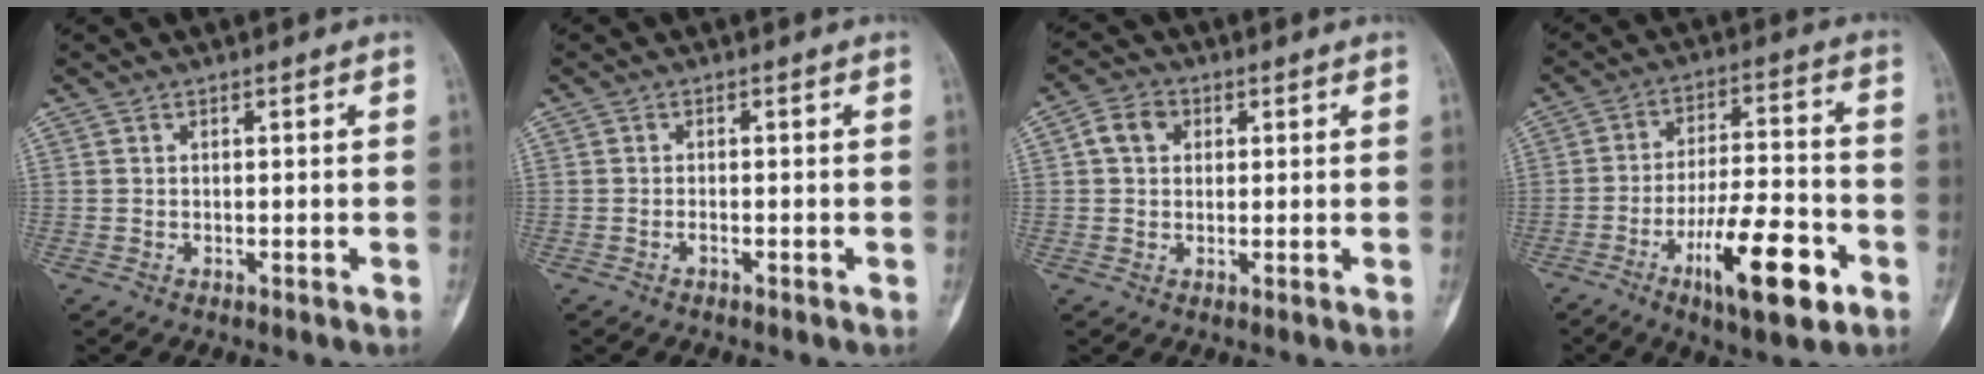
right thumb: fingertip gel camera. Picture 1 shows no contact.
{"total": 0.7, "force": [-0.4, 0.2, 0.4], "torque": [-0.007, 0.002, -0.009]}
{"total": 4.8, "force": [1.3, 3.8, 2.6], "torque": [-0.033, 0.006, 0.019]}
{"total": 16.1, "force": [-7.2, 5.0, 13.5], "torque": [-0.214, 0.035, -0.111]}